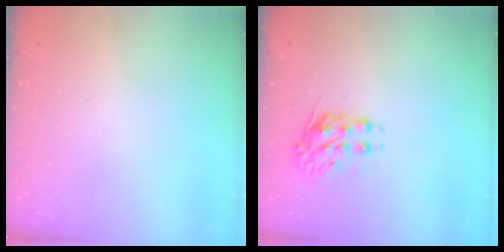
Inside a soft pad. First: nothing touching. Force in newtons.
{"total": 8.2, "press": 8.2, "slide": 0.3}